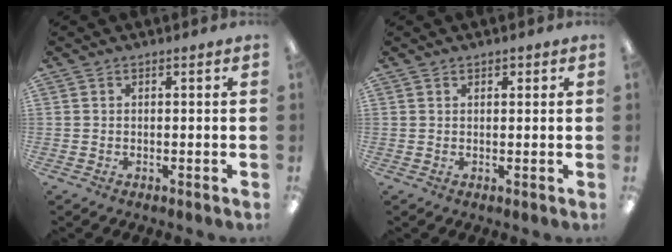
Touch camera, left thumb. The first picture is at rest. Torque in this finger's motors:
{"motor_torque": [0.14, -0.22, -0.29, 0.14, -0.01]}